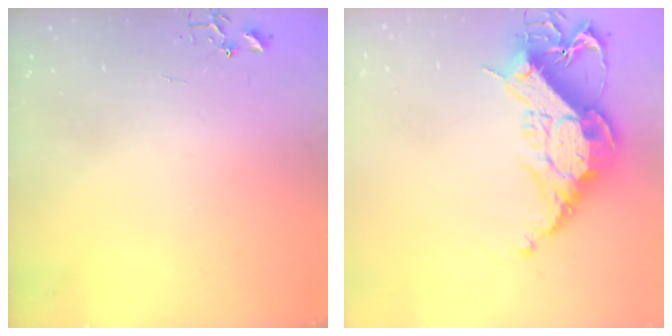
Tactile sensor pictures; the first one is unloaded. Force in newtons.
{"total": 18.5, "press": 18.4, "slide": 1.5}